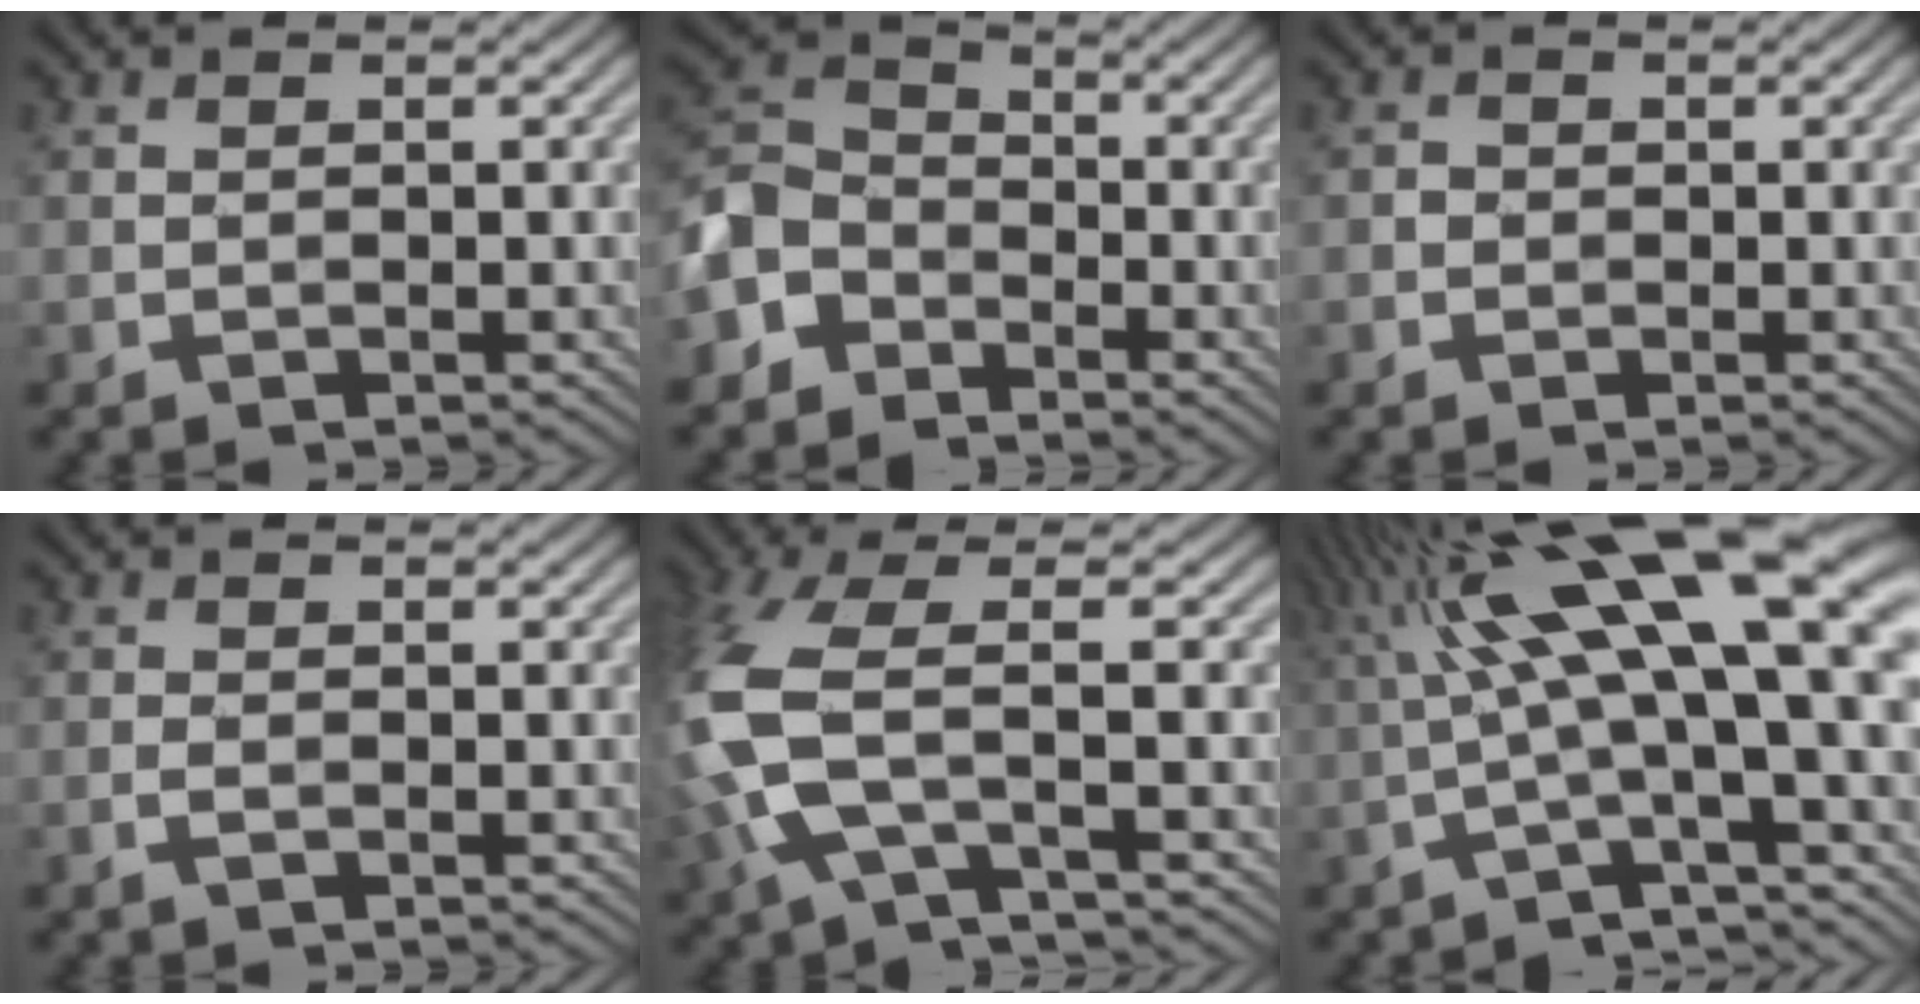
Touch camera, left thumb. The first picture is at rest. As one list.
[{"total": 6.6, "force": [-4.1, 4.6, 2.3], "torque": [-0.058, 0.008, -0.111]}, {"total": 0.8, "force": [-0.3, 0.8, 0.2], "torque": [-0.003, -0.002, -0.008]}, {"total": 1.1, "force": [-0.3, 0.3, 1.0], "torque": [-0.023, 0.002, -0.008]}, {"total": 10.4, "force": [-0.9, 3.7, 9.7], "torque": [-0.245, 0.001, -0.031]}, {"total": 18.4, "force": [3.8, 5.0, 17.3], "torque": [-0.315, 0.023, 0.071]}]